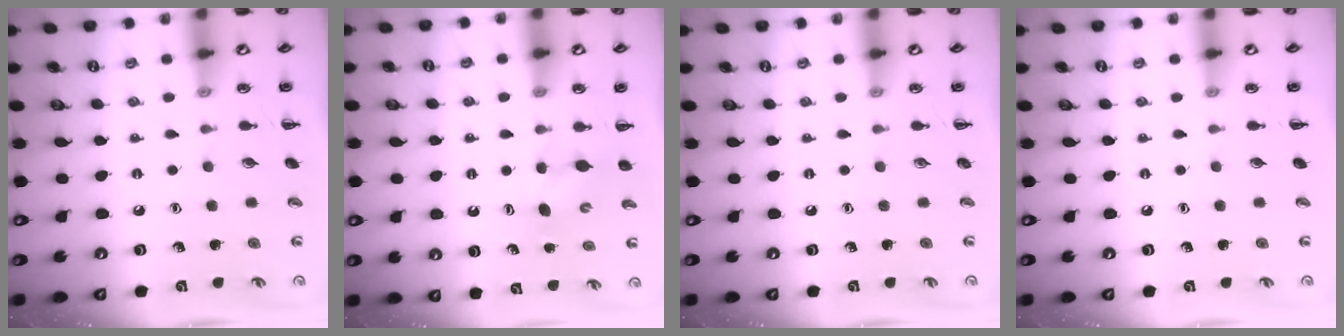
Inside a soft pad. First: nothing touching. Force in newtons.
{"total": 3.5, "press": 3.4, "slide": 1.0}
{"total": 0.0}
{"total": 0.0}